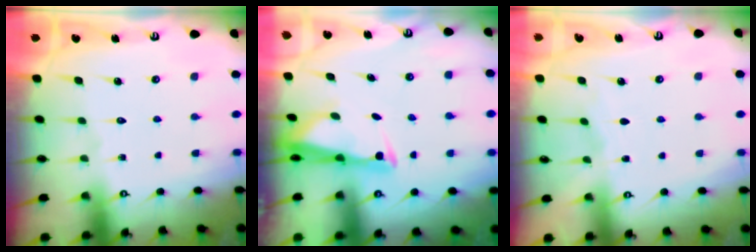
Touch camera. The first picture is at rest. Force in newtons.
{"total": 2.6, "press": 2.5, "slide": 0.7}
{"total": 2.8, "press": 2.7, "slide": 0.4}